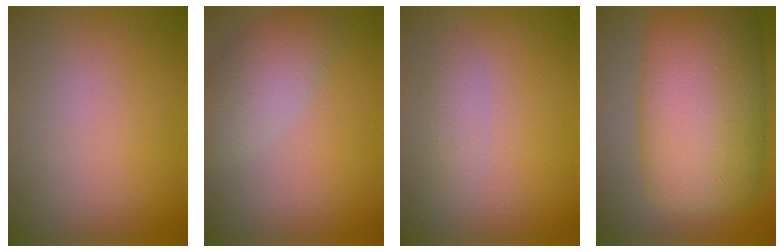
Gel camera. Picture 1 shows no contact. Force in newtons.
{"total": 4.2, "press": 4.2, "slide": 0.5}
{"total": 1.5, "press": 1.5, "slide": 0.1}
{"total": 14.6, "press": 14.6, "slide": 0.1}